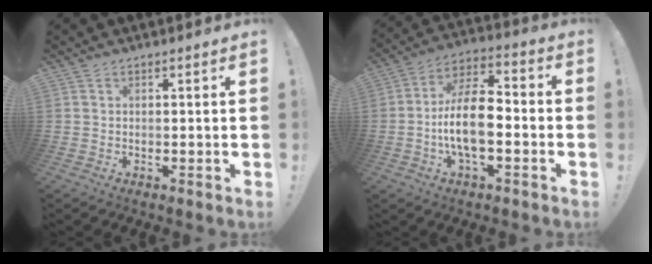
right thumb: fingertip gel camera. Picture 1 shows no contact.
{"total": 14.2, "force": [-3.6, 6.5, 12.1], "torque": [-0.238, 0.011, -0.066]}